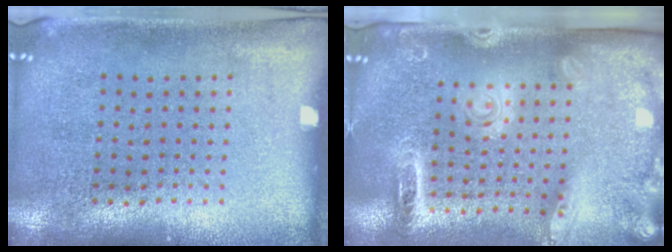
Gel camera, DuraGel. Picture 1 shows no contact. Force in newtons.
{"total": 2.5, "press": 1.9, "slide": 1.6}